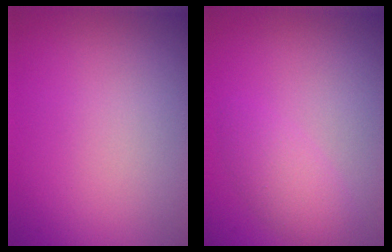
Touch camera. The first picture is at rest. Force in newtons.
{"total": 2.5, "press": 2.5, "slide": 0.1}